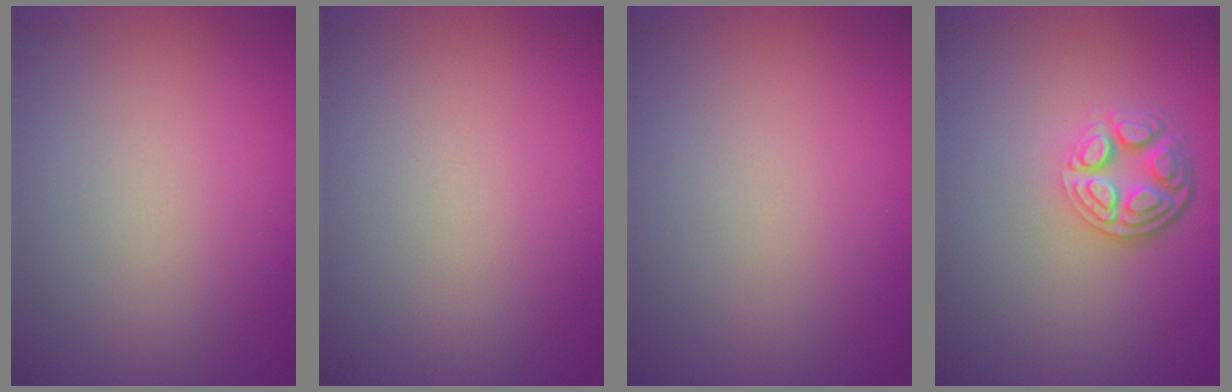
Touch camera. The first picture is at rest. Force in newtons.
{"total": 0.0}
{"total": 0.0}
{"total": 4.5, "press": 3.4, "slide": 2.9}